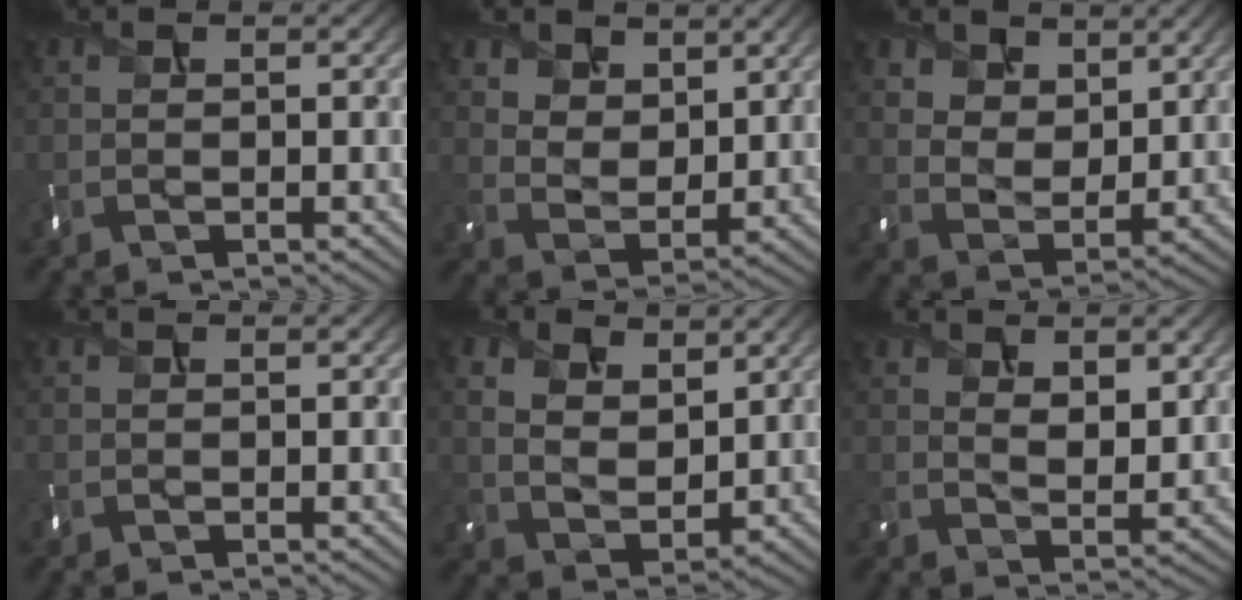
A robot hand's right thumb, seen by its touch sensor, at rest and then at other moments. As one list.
[{"total": 6.0, "force": [4.1, 3.5, 2.7], "torque": [-0.068, -0.017, 0.082]}, {"total": 6.8, "force": [4.8, 3.9, 2.9], "torque": [-0.075, -0.022, 0.100]}, {"total": 0.0}, {"total": 7.7, "force": [4.3, 4.7, 4.3], "torque": [-0.129, -0.007, 0.085]}, {"total": 5.1, "force": [2.8, 2.5, 3.4], "torque": [-0.069, -0.013, 0.055]}]